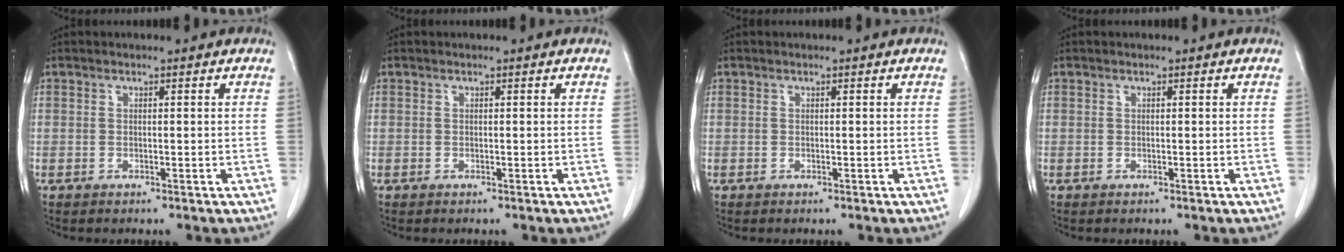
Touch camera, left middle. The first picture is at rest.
{"total": 0.0}
{"total": 0.0}
{"total": 0.0}